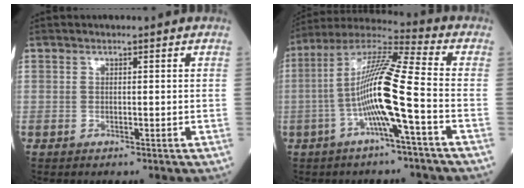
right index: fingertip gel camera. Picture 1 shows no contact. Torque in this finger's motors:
{"motor_torque": [1.08, -0.73, 0.86, 0.21]}